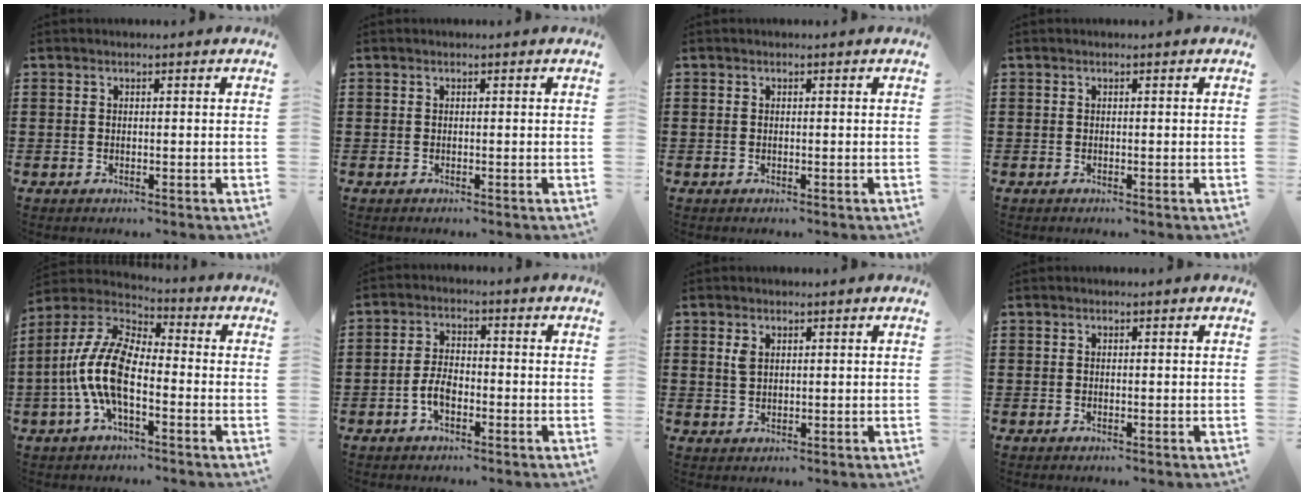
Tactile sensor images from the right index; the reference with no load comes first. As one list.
[{"total": 0.0}, {"total": 0.0}, {"total": 0.0}, {"total": 11.3, "force": [-2.8, 5.0, 9.8], "torque": [-0.240, -0.006, -0.059]}, {"total": 4.4, "force": [-1.7, 2.2, 3.4], "torque": [-0.081, -0.002, -0.037]}, {"total": 1.9, "force": [0.9, 1.0, 1.3], "torque": [-0.030, 0.003, 0.016]}, {"total": 0.0}]